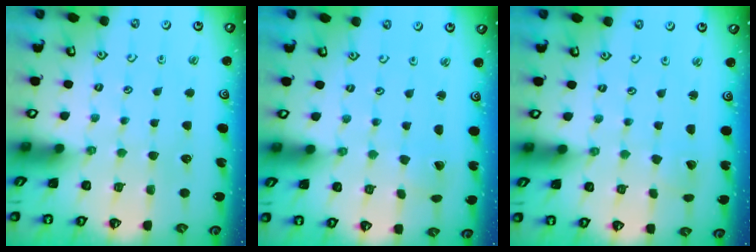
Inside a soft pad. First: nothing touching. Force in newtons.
{"total": 0.0}
{"total": 2.6, "press": 2.6, "slide": 0.2}